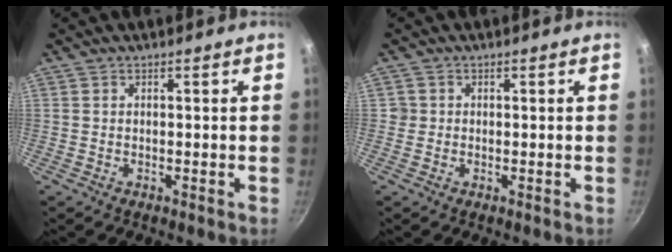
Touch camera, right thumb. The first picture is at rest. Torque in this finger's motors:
{"motor_torque": [0.23, 0.17, 0.32, 0.12, 0.00]}